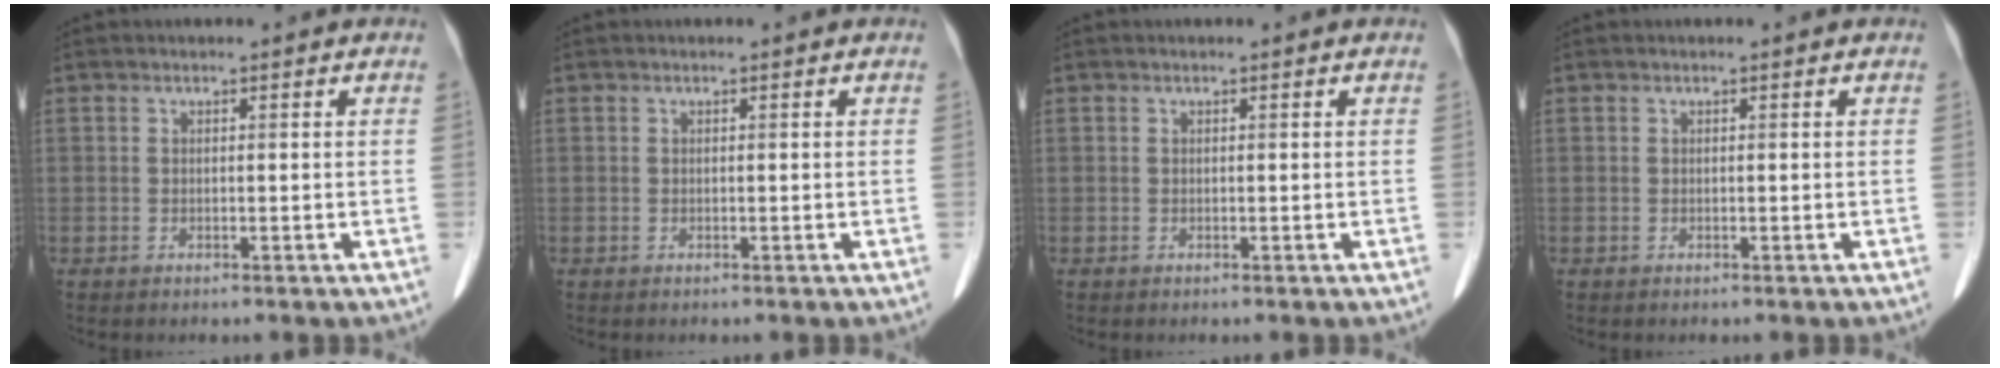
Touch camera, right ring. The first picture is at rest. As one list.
[{"total": 0.0}, {"total": 0.0}, {"total": 0.0}]